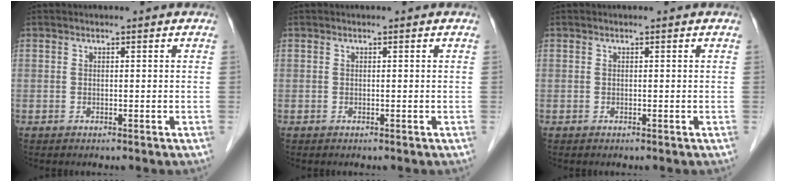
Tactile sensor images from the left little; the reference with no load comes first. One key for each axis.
{"total": 0.0}
{"total": 0.0}